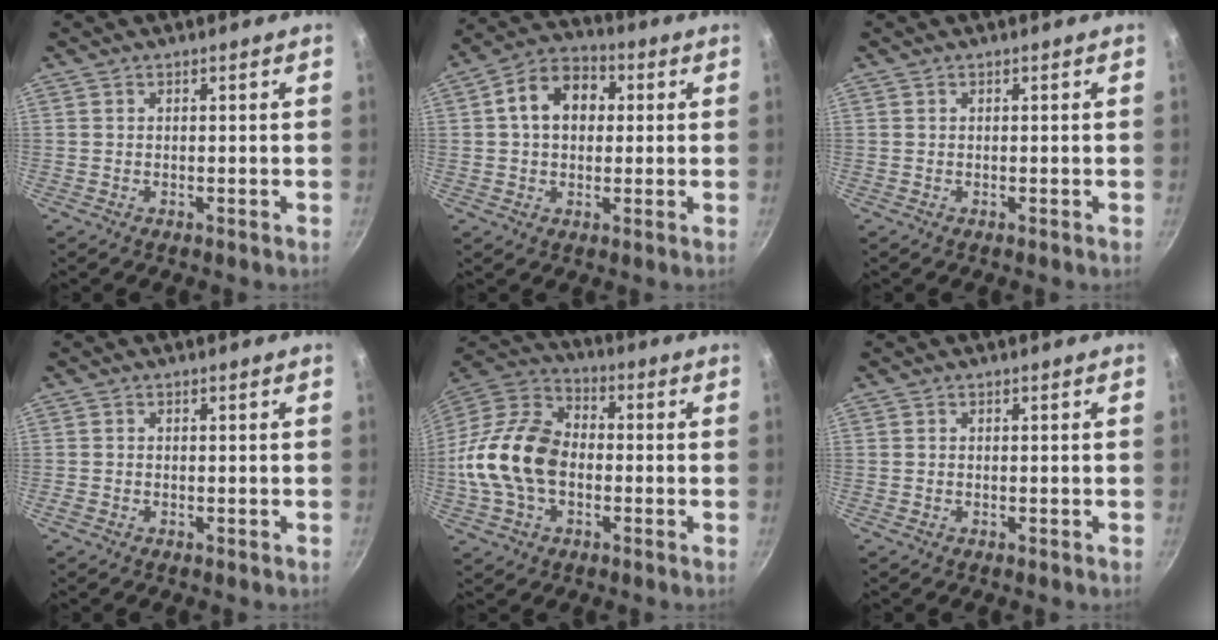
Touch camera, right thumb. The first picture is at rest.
{"total": 10.9, "force": [1.8, 8.0, 7.2], "torque": [-0.085, 0.023, 0.012]}
{"total": 0.0}
{"total": 0.7, "force": [-0.4, 0.5, 0.3], "torque": [-0.008, 0.001, -0.008]}
{"total": 17.7, "force": [-2.2, 12.0, 12.9], "torque": [-0.228, 0.035, -0.056]}
{"total": 0.0}